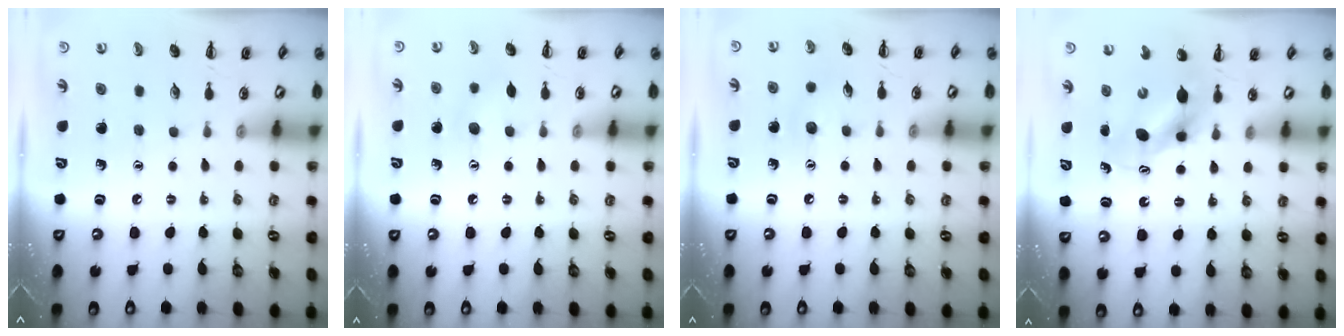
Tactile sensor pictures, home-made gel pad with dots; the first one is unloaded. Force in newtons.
{"total": 6.3, "press": 6.0, "slide": 1.7}
{"total": 6.1, "press": 5.9, "slide": 1.5}
{"total": 6.7, "press": 6.5, "slide": 1.4}